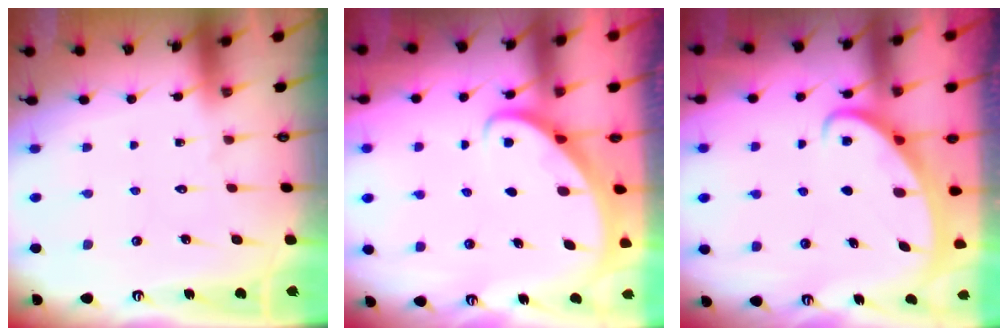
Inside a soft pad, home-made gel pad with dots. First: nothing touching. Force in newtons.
{"total": 2.6, "press": 2.6, "slide": 0.3}
{"total": 2.6, "press": 2.6, "slide": 0.4}